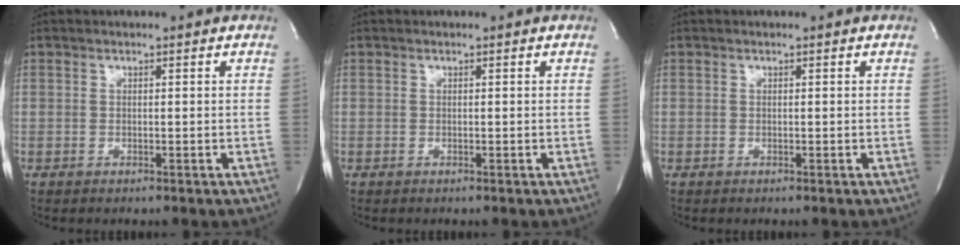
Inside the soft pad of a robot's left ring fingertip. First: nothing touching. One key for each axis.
{"total": 0.0}
{"total": 0.0}